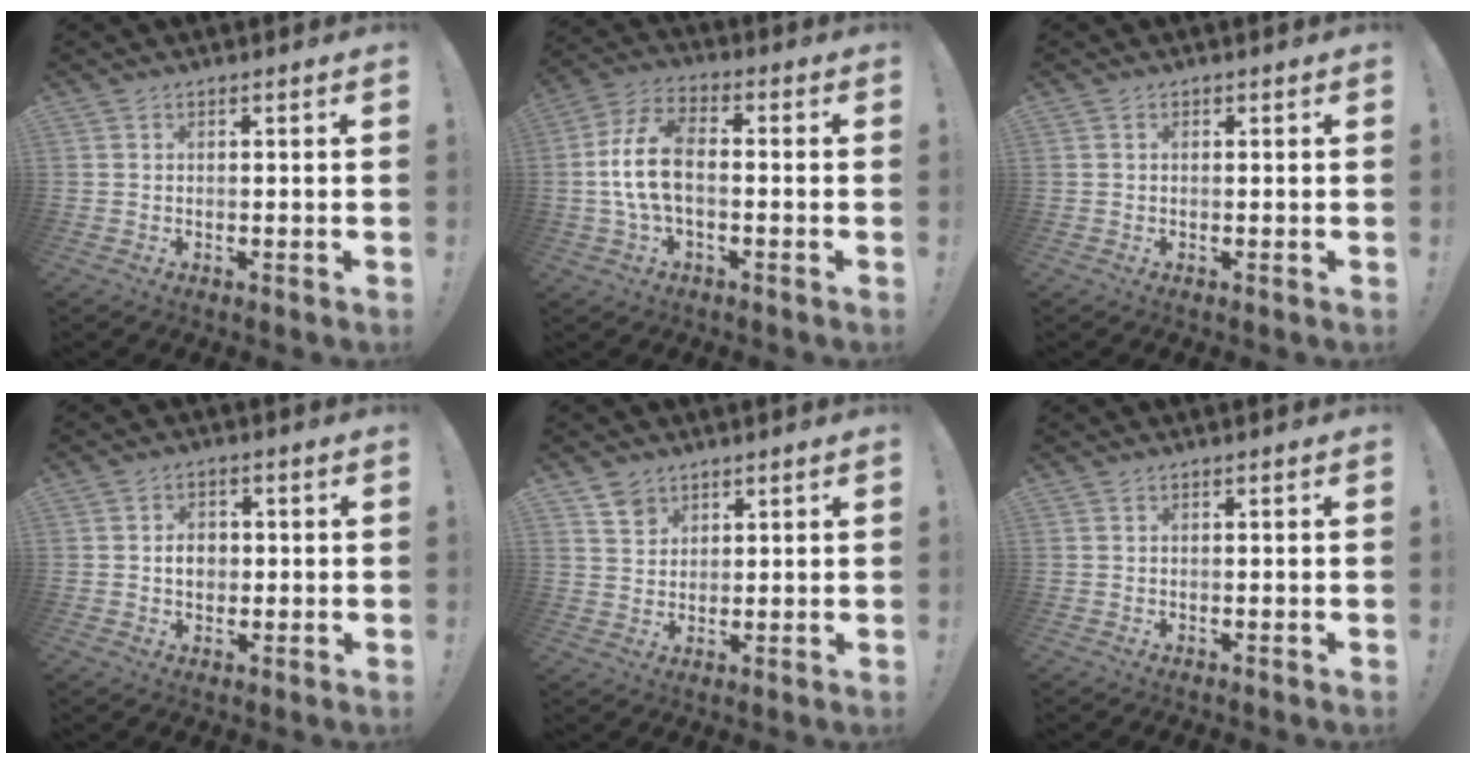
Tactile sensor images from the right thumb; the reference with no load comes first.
{"total": 12.0, "force": [-1.0, 6.4, 10.0], "torque": [-0.211, 0.012, -0.015]}
{"total": 0.0}
{"total": 4.7, "force": [-0.2, 3.8, 2.8], "torque": [-0.033, 0.004, -0.007]}
{"total": 5.1, "force": [3.5, 3.5, 1.1], "torque": [-0.010, -0.022, 0.066]}
{"total": 0.0}